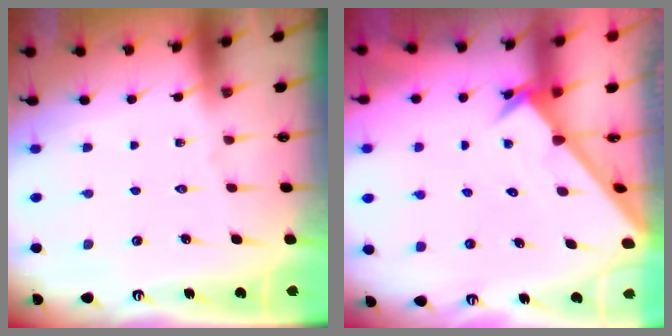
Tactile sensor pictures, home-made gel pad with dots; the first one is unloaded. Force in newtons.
{"total": 2.4, "press": 2.4, "slide": 0.2}